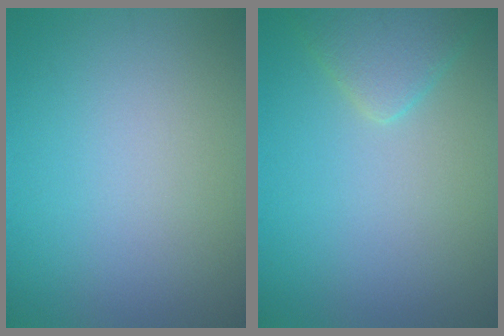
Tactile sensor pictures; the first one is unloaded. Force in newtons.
{"total": 3.3, "press": 3.3, "slide": 0.3}